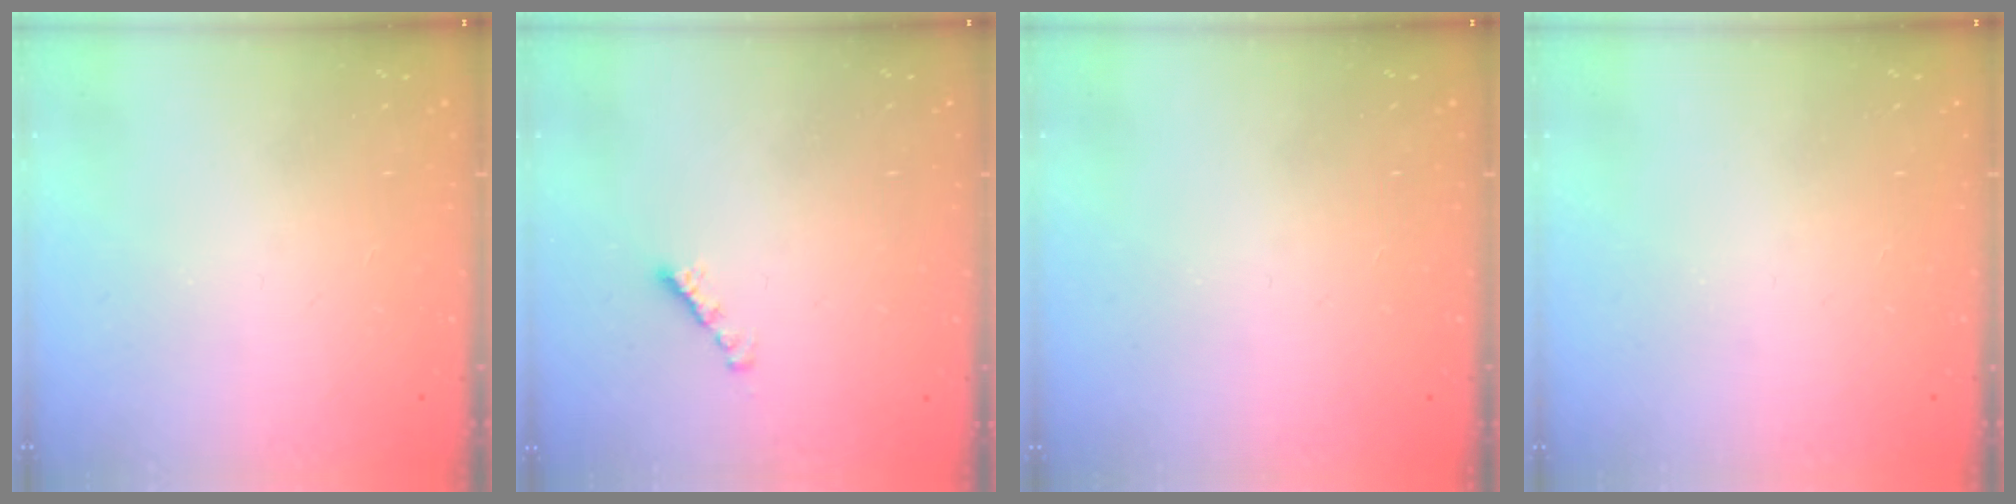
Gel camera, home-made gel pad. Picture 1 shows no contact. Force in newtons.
{"total": 2.1, "press": 2.1, "slide": 0.3}
{"total": 0.0}
{"total": 0.0}